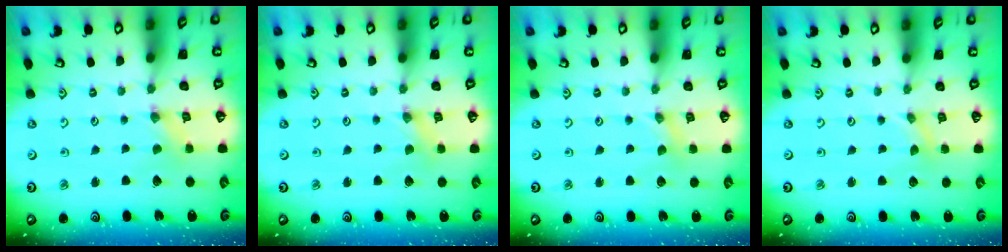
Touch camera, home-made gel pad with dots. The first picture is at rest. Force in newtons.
{"total": 0.0}
{"total": 0.0}
{"total": 0.0}